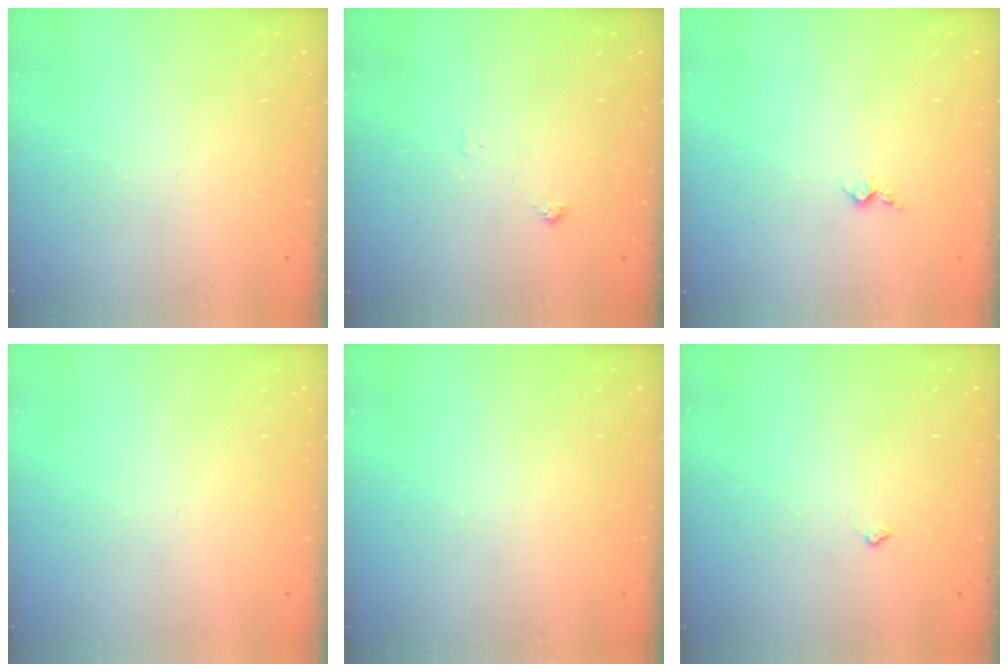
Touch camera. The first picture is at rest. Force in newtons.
{"total": 5.6, "press": 5.6, "slide": 0.7}
{"total": 3.7, "press": 3.7, "slide": 0.4}
{"total": 0.0}
{"total": 0.0}
{"total": 2.8, "press": 2.8, "slide": 0.4}